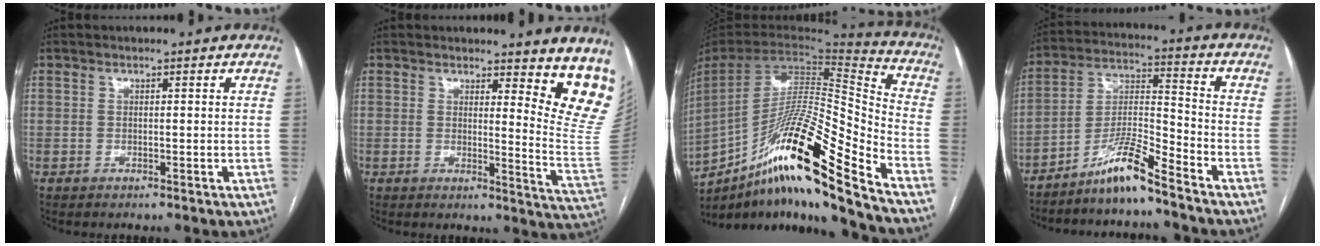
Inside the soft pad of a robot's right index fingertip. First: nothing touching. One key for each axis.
{"total": 11.2, "fx": 9.6, "fy": 1.5, "fz": 5.6, "tx": -0.039, "ty": -0.079, "tz": 0.085}
{"total": 24.6, "fx": -16.3, "fy": 0.6, "fz": 18.4, "tx": -0.311, "ty": -0.011, "tz": -0.296}
{"total": 8.8, "fx": -7.1, "fy": -0.3, "fz": 5.2, "tx": -0.105, "ty": -0.004, "tz": -0.136}